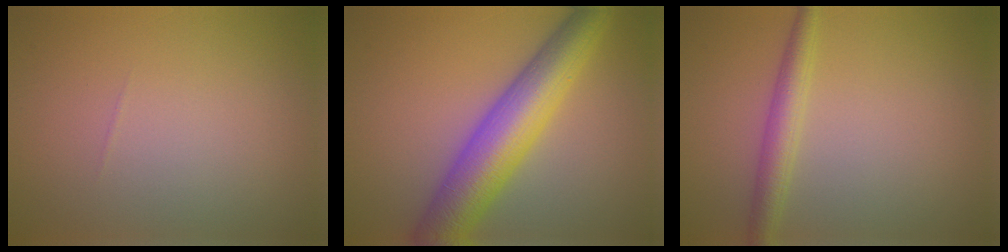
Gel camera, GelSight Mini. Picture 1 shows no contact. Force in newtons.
{"total": 8.5, "press": 8.5, "slide": 0.1}
{"total": 2.7, "press": 2.7, "slide": 0.0}